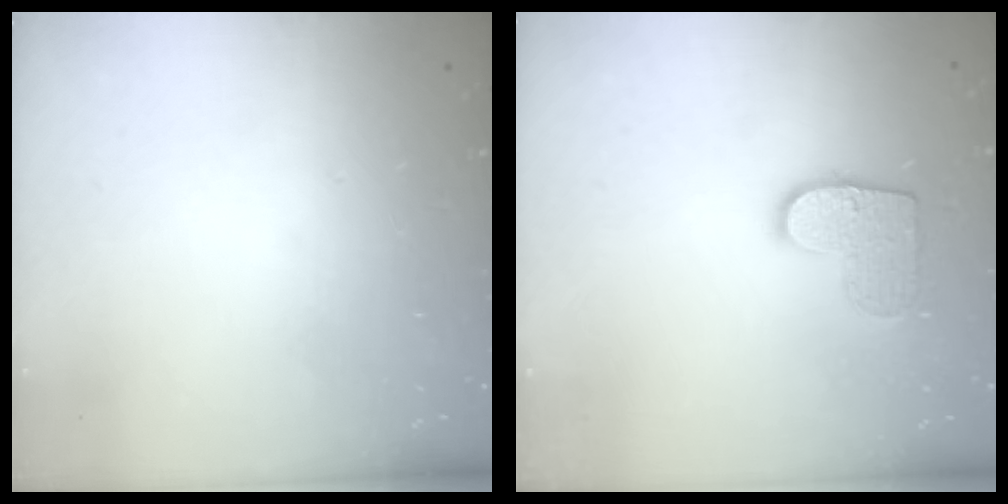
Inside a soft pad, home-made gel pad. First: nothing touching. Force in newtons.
{"total": 10.0, "press": 10.0, "slide": 0.5}